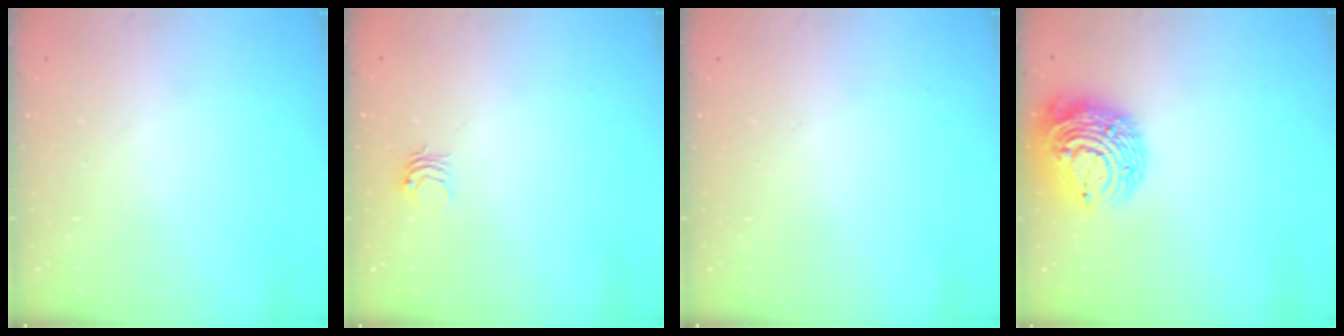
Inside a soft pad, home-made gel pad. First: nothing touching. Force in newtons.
{"total": 3.5, "press": 3.5, "slide": 0.3}
{"total": 0.0}
{"total": 12.6, "press": 12.5, "slide": 1.7}